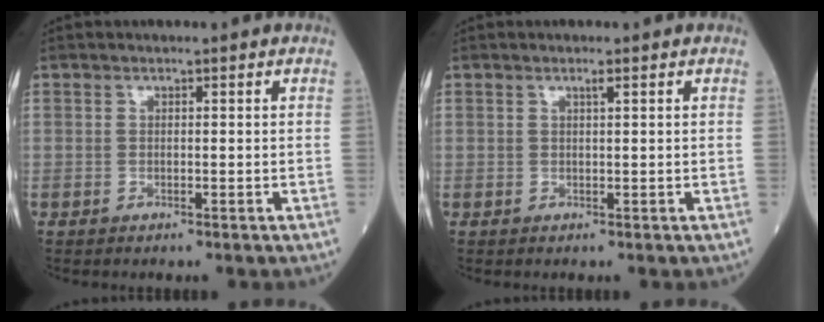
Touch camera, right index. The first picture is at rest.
{"total": 0.9, "force": [0.5, -0.1, 0.7], "torque": [-0.015, -0.001, 0.009]}